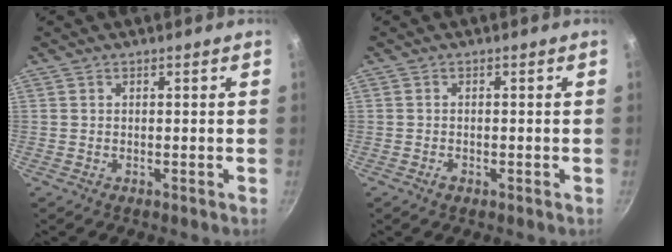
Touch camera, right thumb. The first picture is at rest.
{"total": 1.1, "force": [-0.6, 0.6, 0.8], "torque": [-0.016, 0.002, -0.013]}